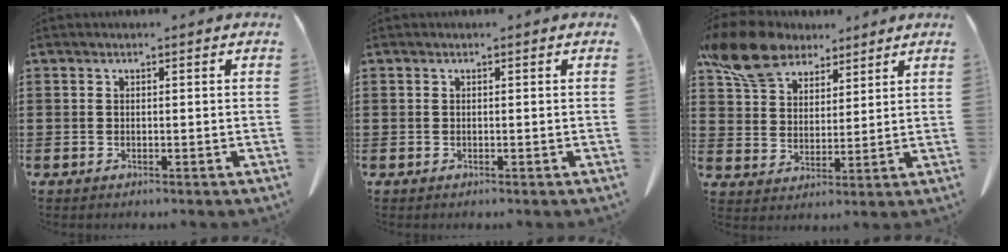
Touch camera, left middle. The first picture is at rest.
{"total": 0.0}
{"total": 10.9, "force": [8.7, 5.1, 4.2], "torque": [-0.111, -0.021, 0.168]}